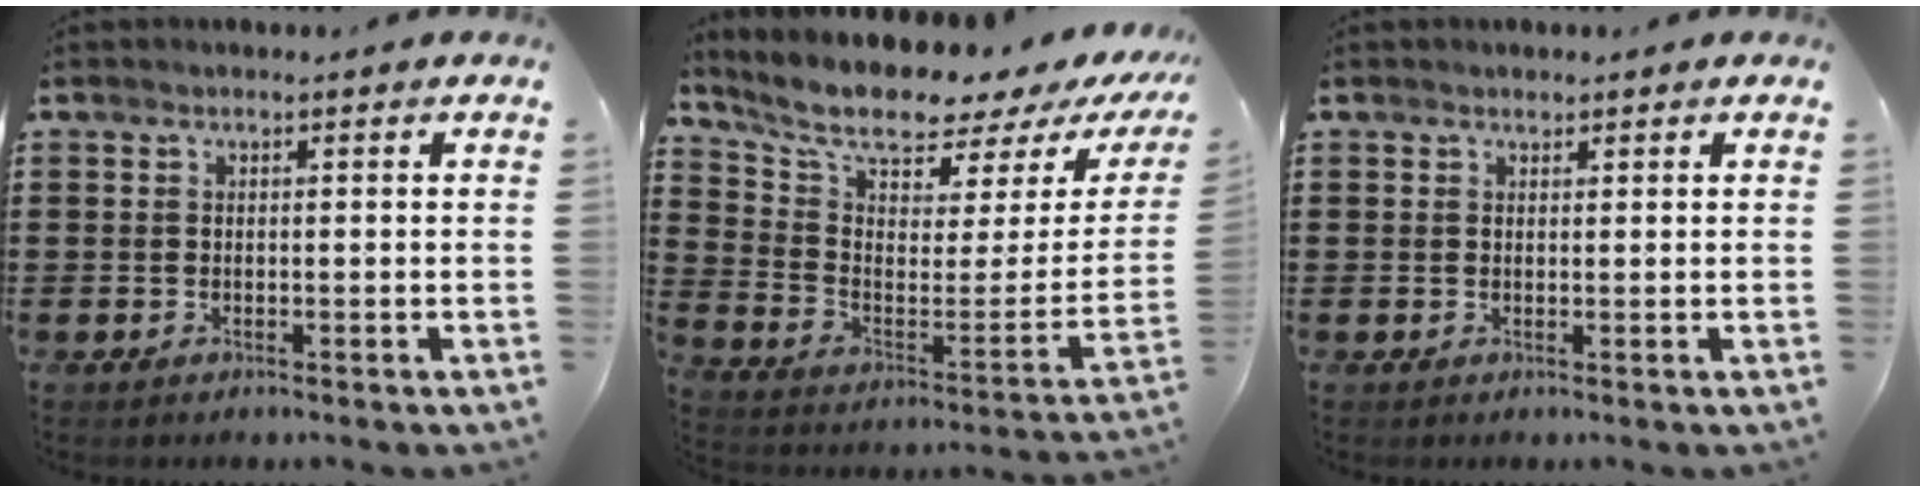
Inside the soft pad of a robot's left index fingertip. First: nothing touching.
{"total": 7.5, "force": [6.8, 1.5, 2.8], "torque": [-0.078, -0.067, 0.111]}
{"total": 0.9, "force": [0.7, 0.5, 0.1], "torque": [0.004, -0.001, 0.012]}